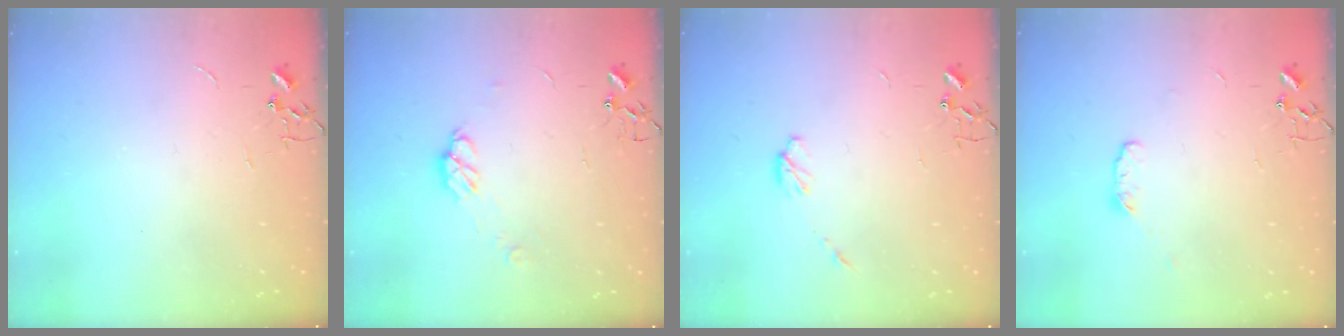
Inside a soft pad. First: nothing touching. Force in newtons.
{"total": 6.3, "press": 6.3, "slide": 0.5}
{"total": 4.9, "press": 4.9, "slide": 0.6}
{"total": 5.0, "press": 4.8, "slide": 1.2}